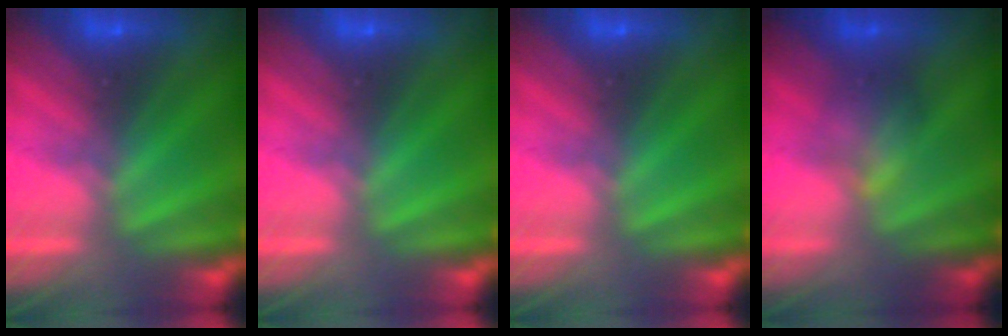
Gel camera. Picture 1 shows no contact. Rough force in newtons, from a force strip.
{"total": 0.0}
{"total": 0.0}
{"total": 2.0}